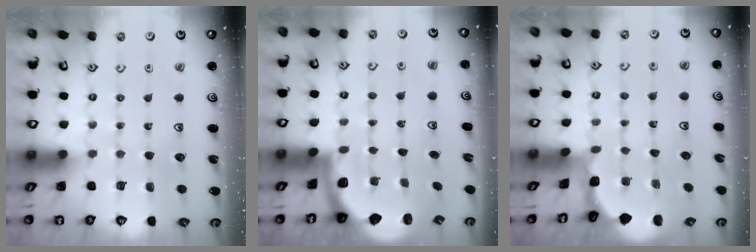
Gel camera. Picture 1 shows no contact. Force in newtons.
{"total": 1.9, "press": 1.8, "slide": 0.5}
{"total": 0.9, "press": 0.8, "slide": 0.2}